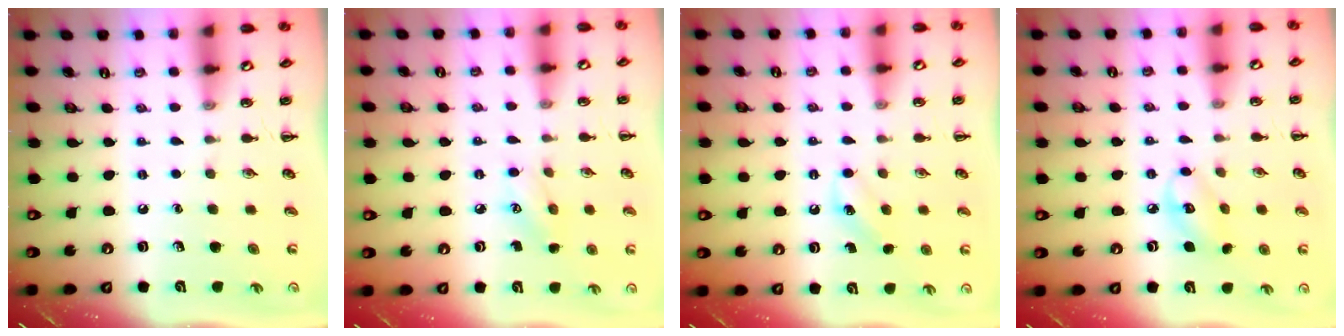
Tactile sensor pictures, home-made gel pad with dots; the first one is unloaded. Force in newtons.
{"total": 5.7, "press": 5.6, "slide": 1.2}
{"total": 7.0, "press": 6.9, "slide": 1.2}
{"total": 6.7, "press": 6.7, "slide": 0.9}